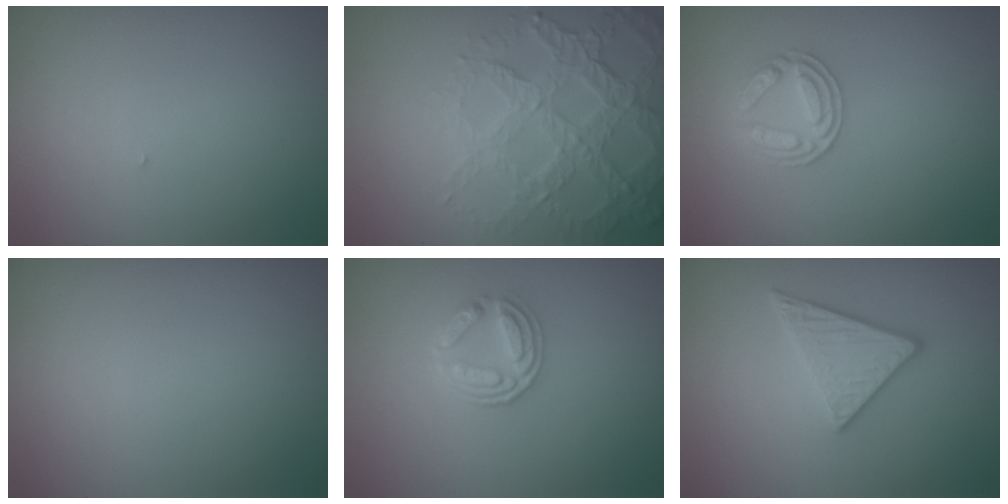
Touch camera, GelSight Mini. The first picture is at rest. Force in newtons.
{"total": 7.1, "press": 5.1, "slide": 5.0}
{"total": 2.8, "press": 2.7, "slide": 0.6}
{"total": 0.0}
{"total": 3.1, "press": 2.6, "slide": 1.7}
{"total": 3.0, "press": 2.9, "slide": 0.6}